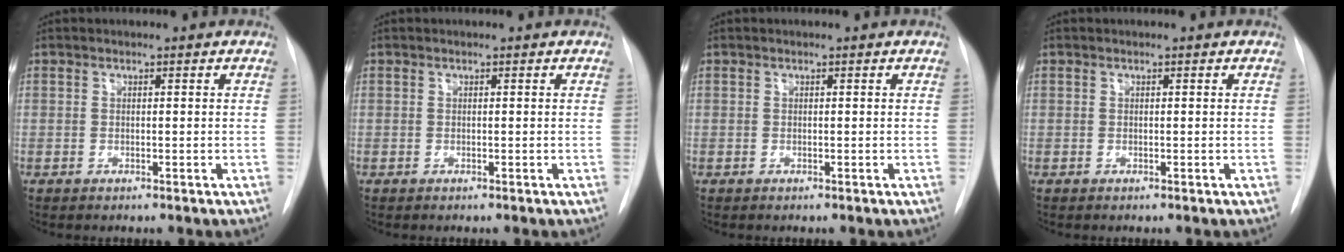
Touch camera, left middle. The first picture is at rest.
{"total": 0.0}
{"total": 0.0}
{"total": 0.0}